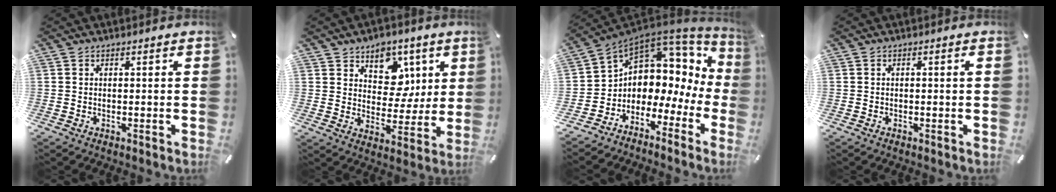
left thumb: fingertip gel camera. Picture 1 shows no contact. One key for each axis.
{"total": 11.0, "fx": 4.4, "fy": 9.1, "fz": 4.2, "tx": -0.052, "ty": -0.031, "tz": 0.079}
{"total": 7.2, "fx": 2.7, "fy": 6.6, "fz": 1.2, "tx": -0.033, "ty": -0.057, "tz": 0.056}
{"total": 0.8, "fx": 0.0, "fy": 0.1, "fz": 0.8, "tx": -0.014, "ty": -0.002, "tz": 0.000}